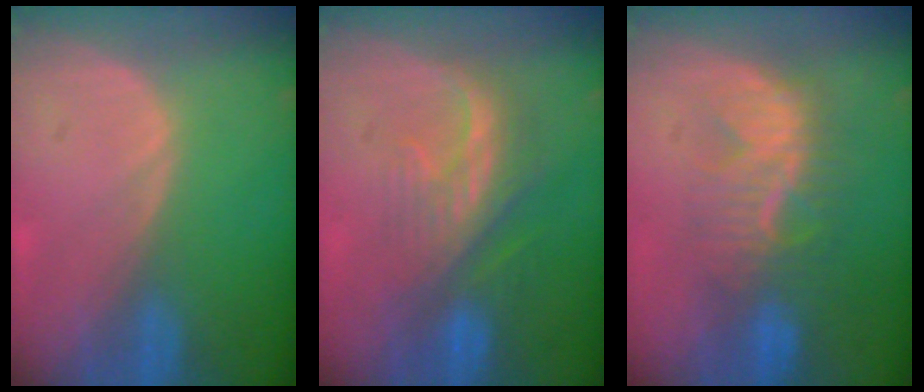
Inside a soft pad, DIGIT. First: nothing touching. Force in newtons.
{"total": 8.2, "press": 7.4, "slide": 3.4}
{"total": 8.4, "press": 7.9, "slide": 2.6}